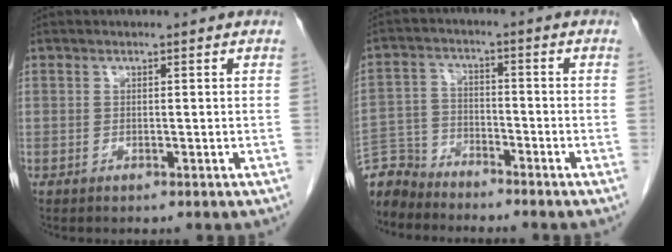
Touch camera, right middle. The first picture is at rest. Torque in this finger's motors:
{"motor_torque": [0.20, -0.21, 0.06, 0.00]}